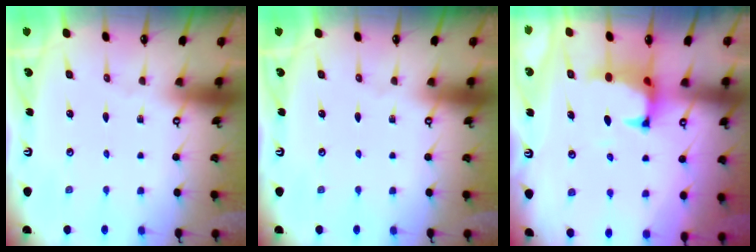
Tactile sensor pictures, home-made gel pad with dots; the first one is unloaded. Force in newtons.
{"total": 0.0}
{"total": 1.2, "press": 0.5, "slide": 1.0}